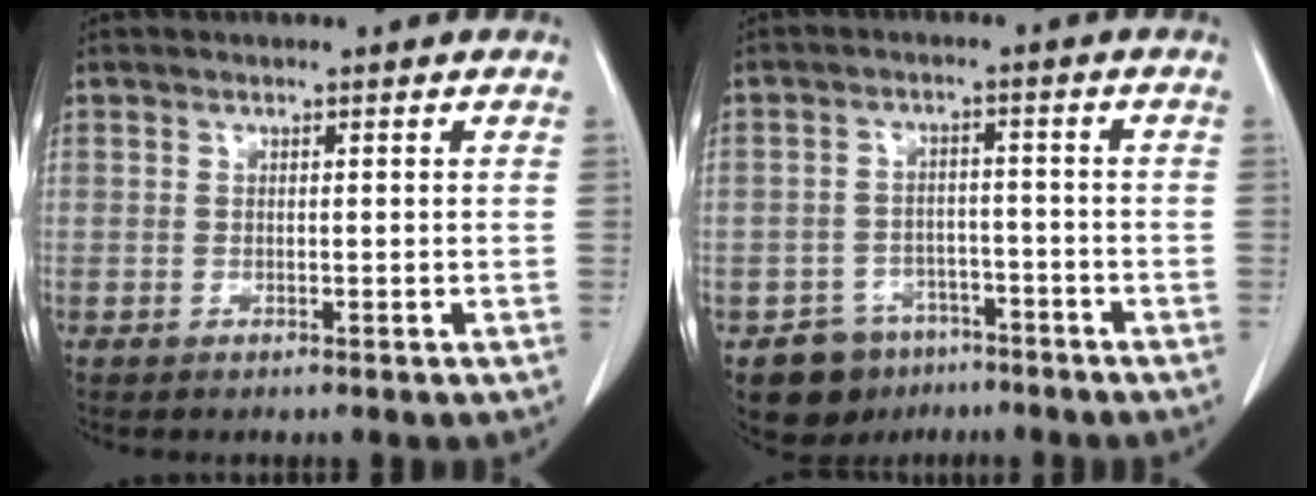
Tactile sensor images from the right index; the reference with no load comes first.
{"total": 6.7, "force": [-4.4, 5.0, 0.9], "torque": [-0.004, 0.012, -0.061]}